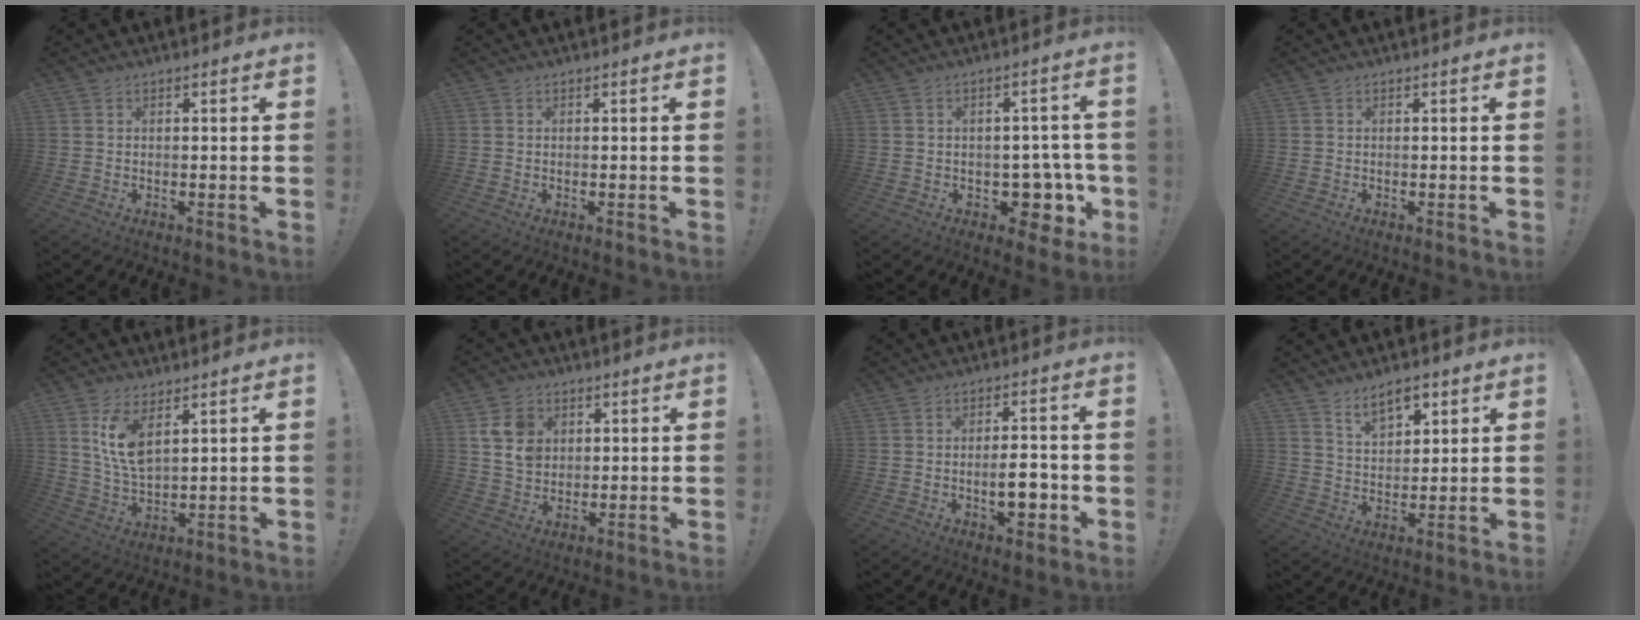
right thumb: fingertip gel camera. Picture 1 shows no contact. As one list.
[{"total": 0.0}, {"total": 7.9, "force": [-1.7, 6.5, 4.2], "torque": [-0.041, 0.014, -0.016]}, {"total": 0.0}, {"total": 9.7, "force": [5.3, 4.5, 6.7], "torque": [-0.127, -0.030, 0.093]}, {"total": 10.1, "force": [3.6, 8.3, 4.4], "torque": [-0.074, -0.007, 0.073]}, {"total": 7.2, "force": [-2.1, 2.9, 6.3], "torque": [-0.079, 0.006, -0.035]}, {"total": 8.6, "force": [5.9, 4.4, 4.4], "torque": [-0.064, -0.026, 0.108]}]